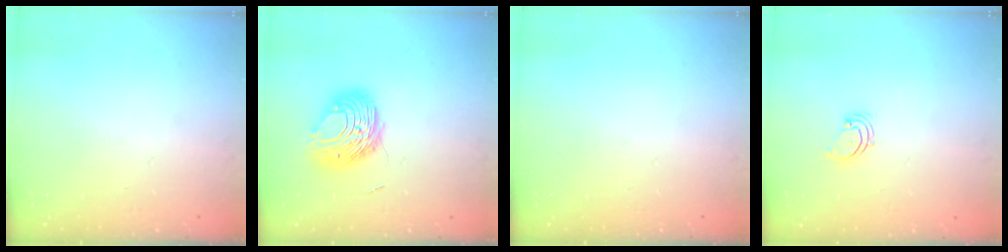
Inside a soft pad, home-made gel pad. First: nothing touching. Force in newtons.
{"total": 9.8, "press": 9.7, "slide": 1.2}
{"total": 0.0}
{"total": 2.1, "press": 2.1, "slide": 0.3}